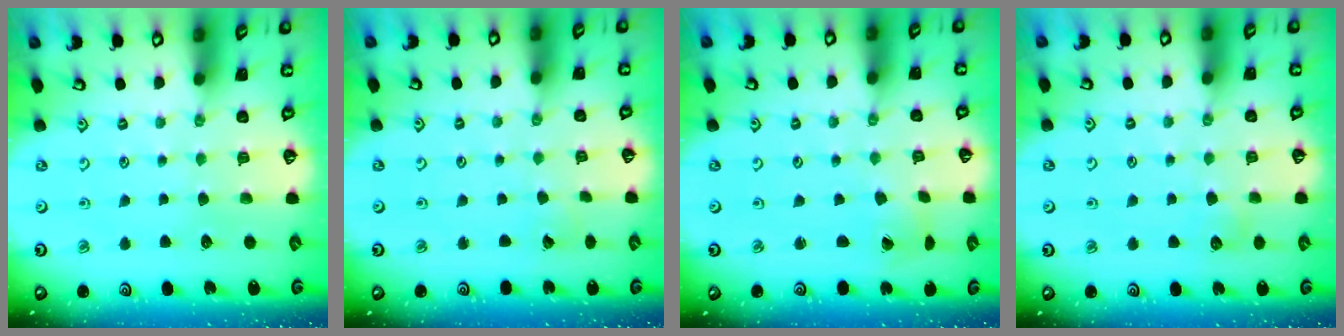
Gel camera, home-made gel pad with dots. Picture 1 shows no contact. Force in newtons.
{"total": 1.4, "press": 1.4, "slide": 0.0}
{"total": 1.2, "press": 1.2, "slide": 0.2}
{"total": 5.3, "press": 5.3, "slide": 0.3}